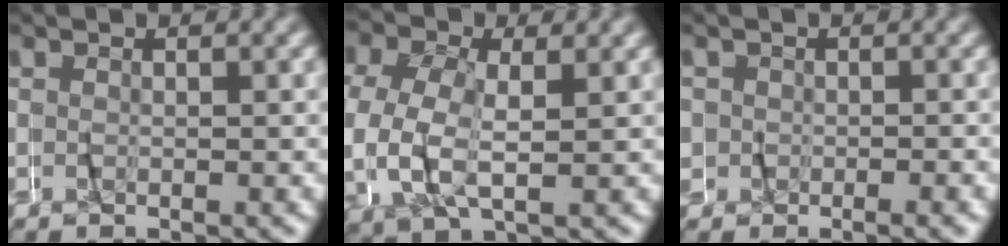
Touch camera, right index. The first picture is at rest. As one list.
[{"total": 4.8, "force": [0.2, 3.7, 3.1], "torque": [-0.084, -0.001, -0.003]}, {"total": 3.9, "force": [0.5, 3.5, 1.5], "torque": [-0.034, 0.008, -0.002]}]